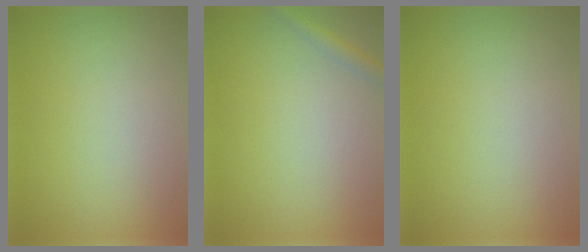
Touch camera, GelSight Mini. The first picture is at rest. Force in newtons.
{"total": 1.4, "press": 1.4, "slide": 0.1}
{"total": 0.0}